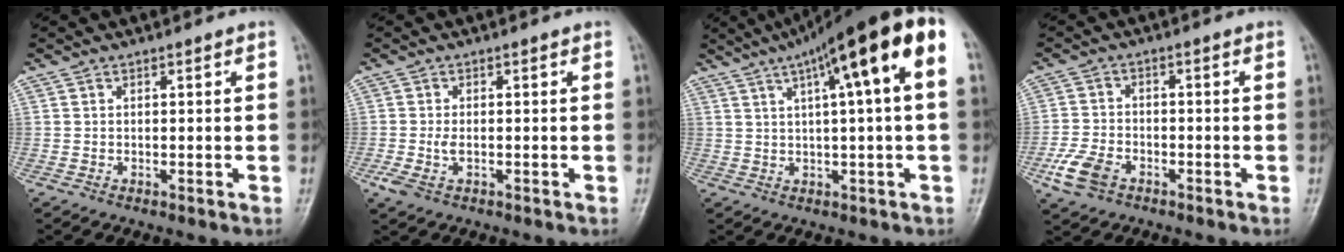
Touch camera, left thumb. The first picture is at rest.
{"total": 3.0, "force": [-1.0, 1.6, 2.4], "torque": [-0.065, 0.003, -0.019]}
{"total": 14.8, "force": [5.3, 1.6, 13.8], "torque": [-0.219, 0.034, 0.078]}
{"total": 6.6, "force": [-3.6, 4.1, 3.7], "torque": [-0.083, 0.011, -0.070]}